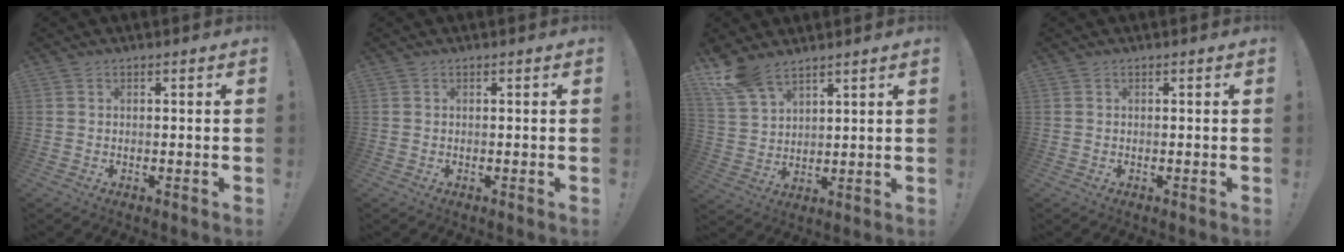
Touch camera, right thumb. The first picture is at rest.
{"total": 0.0}
{"total": 8.9, "force": [7.2, 3.8, 3.5], "torque": [-0.078, -0.038, 0.144]}
{"total": 0.0}